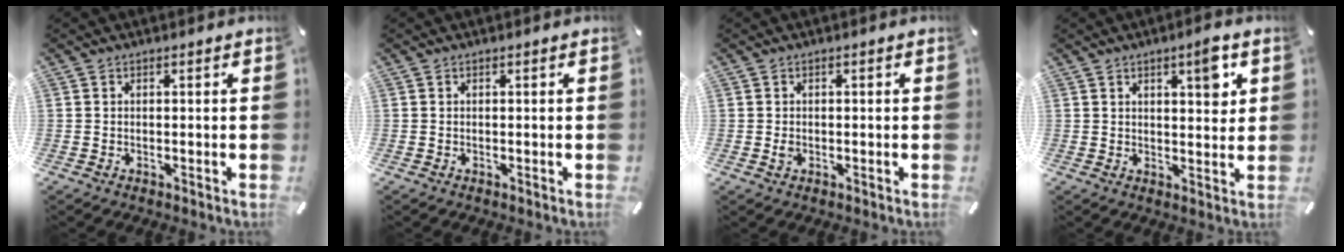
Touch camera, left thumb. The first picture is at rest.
{"total": 0.0}
{"total": 1.3, "force": [-0.2, 1.0, 0.8], "torque": [-0.015, 0.003, -0.004]}
{"total": 6.8, "force": [3.6, 2.5, 5.2], "torque": [-0.060, -0.019, 0.052]}